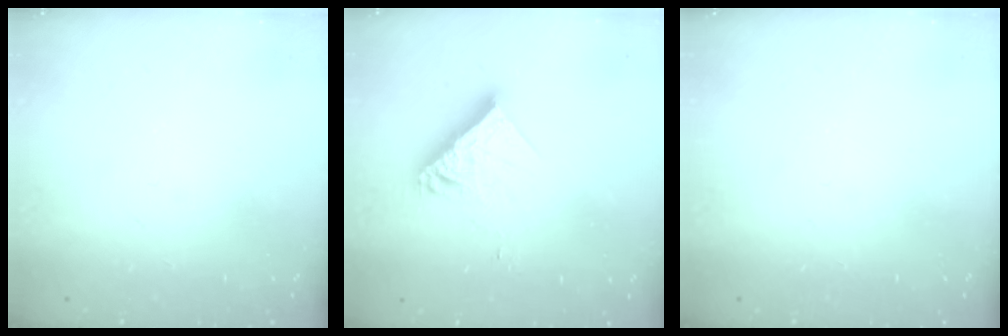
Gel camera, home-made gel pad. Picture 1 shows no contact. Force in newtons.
{"total": 12.1, "press": 12.0, "slide": 1.1}
{"total": 0.0}